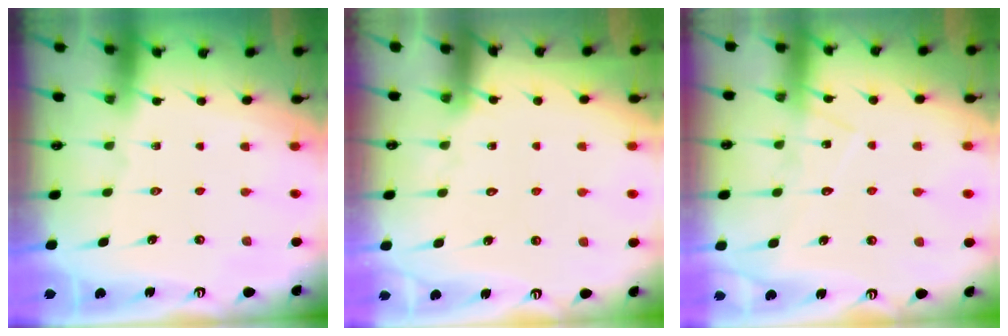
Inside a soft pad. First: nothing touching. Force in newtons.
{"total": 2.0, "press": 2.0, "slide": 0.0}
{"total": 9.4, "press": 9.4, "slide": 0.6}